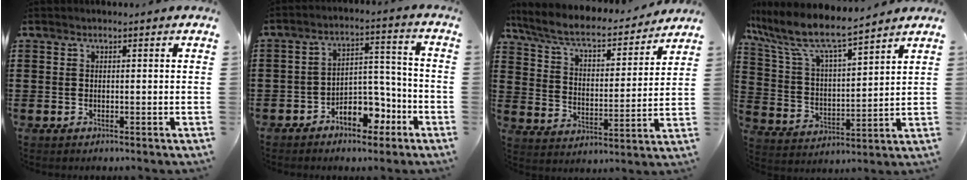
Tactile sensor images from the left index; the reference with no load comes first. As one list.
[{"total": 6.6, "force": [-4.3, 3.7, 3.3], "torque": [-0.053, 0.026, -0.079]}, {"total": 6.8, "force": [5.7, 1.4, 3.4], "torque": [-0.090, -0.034, 0.094]}, {"total": 8.7, "force": [7.3, 1.6, 4.5], "torque": [-0.119, -0.038, 0.121]}]